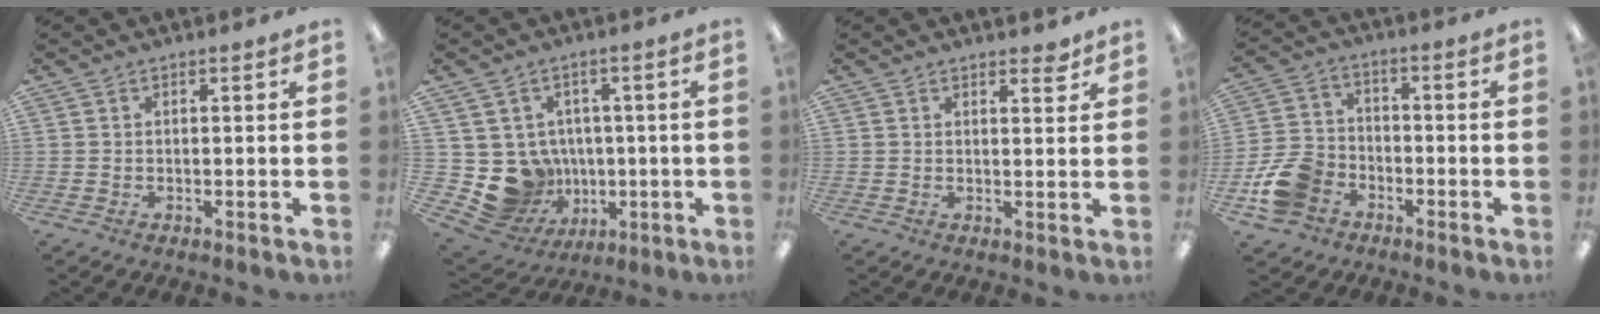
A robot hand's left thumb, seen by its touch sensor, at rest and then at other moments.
{"total": 10.4, "force": [-1.4, 10.0, 2.6], "torque": [-0.073, -0.006, -0.010]}
{"total": 2.7, "force": [2.2, 0.7, 1.3], "torque": [-0.006, -0.013, 0.034]}
{"total": 10.7, "force": [-5.0, 7.8, 5.2], "torque": [-0.119, 0.034, -0.091]}